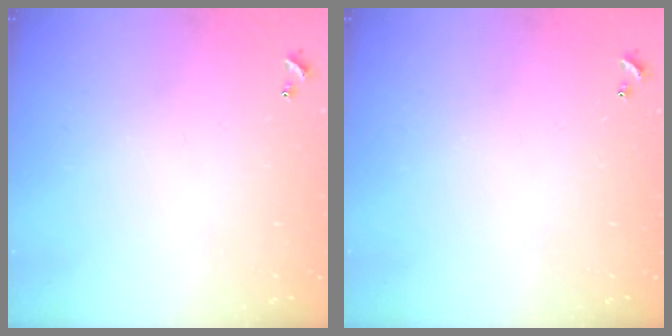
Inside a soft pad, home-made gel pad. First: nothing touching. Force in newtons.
{"total": 0.0}